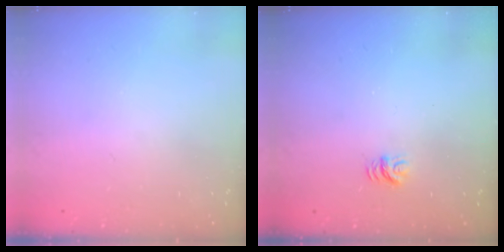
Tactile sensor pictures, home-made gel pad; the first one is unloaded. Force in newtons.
{"total": 4.7, "press": 4.7, "slide": 0.3}